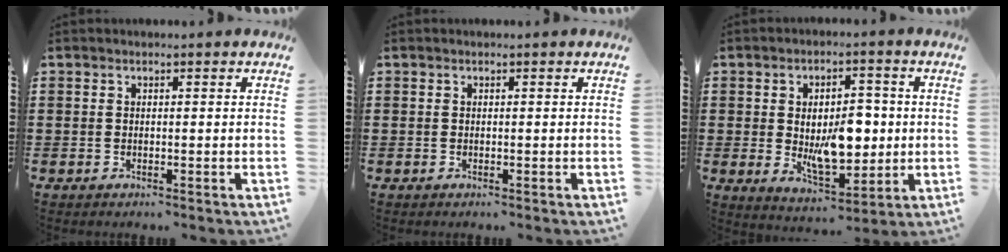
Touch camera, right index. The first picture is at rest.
{"total": 0.0}
{"total": 9.2, "force": [0.2, 4.9, 7.8], "torque": [-0.123, -0.003, -0.002]}